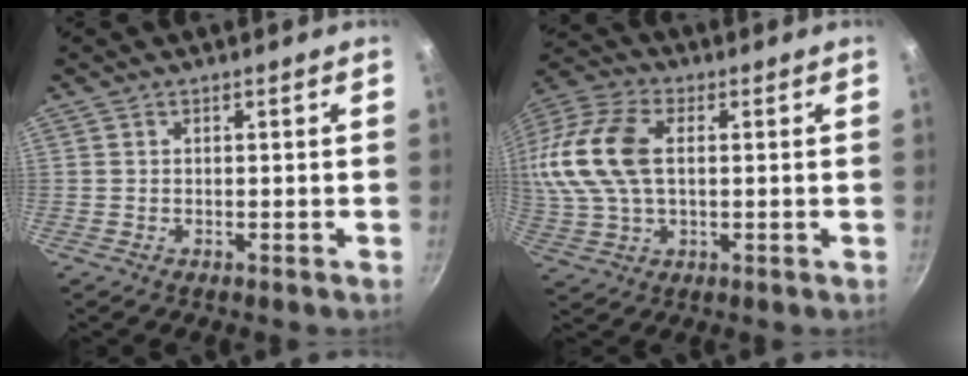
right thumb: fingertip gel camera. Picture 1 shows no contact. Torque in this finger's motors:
{"motor_torque": [0.77, 3.05, 1.97, -0.44, 0.67]}